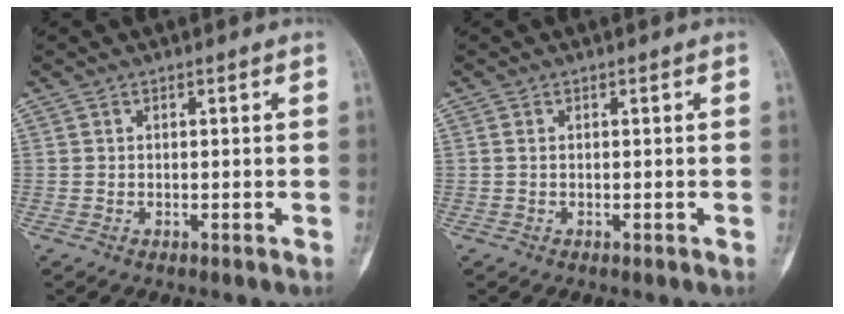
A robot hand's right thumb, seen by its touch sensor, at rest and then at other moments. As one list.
[{"total": 0.0}]